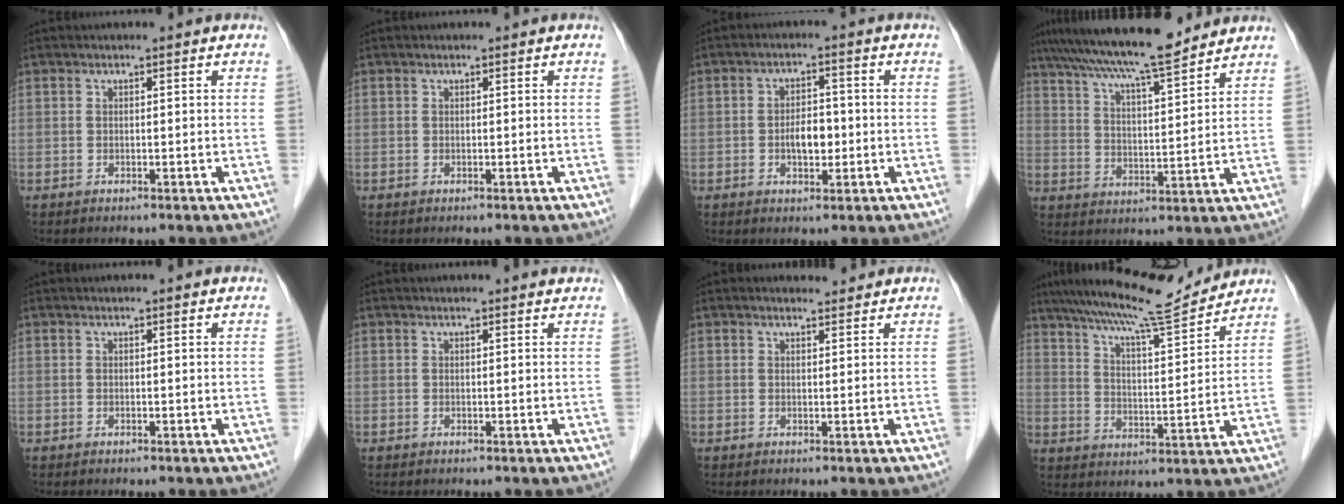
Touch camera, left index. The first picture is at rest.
{"total": 0.0}
{"total": 4.2, "force": [-0.9, 2.2, 3.4], "torque": [-0.060, 0.003, -0.015]}
{"total": 14.5, "force": [12.7, 1.0, 7.1], "torque": [-0.123, 0.016, 0.202]}
{"total": 1.2, "force": [1.2, 0.0, 0.3], "torque": [-0.011, 0.008, 0.010]}
{"total": 3.0, "force": [3.0, 0.2, 0.6], "torque": [-0.011, 0.004, 0.023]}
{"total": 1.9, "force": [1.9, 0.5, 0.1], "torque": [-0.008, 0.003, 0.026]}
{"total": 14.3, "force": [13.2, 0.2, 5.6], "torque": [-0.104, 0.007, 0.204]}